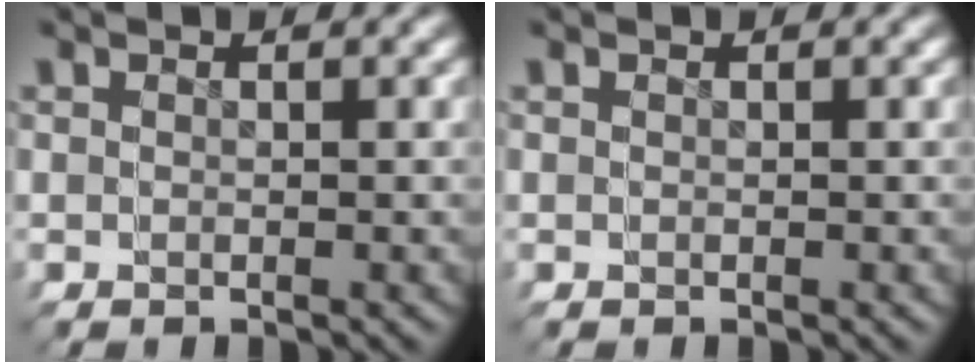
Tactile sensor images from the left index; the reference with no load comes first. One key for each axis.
{"total": 0.0}